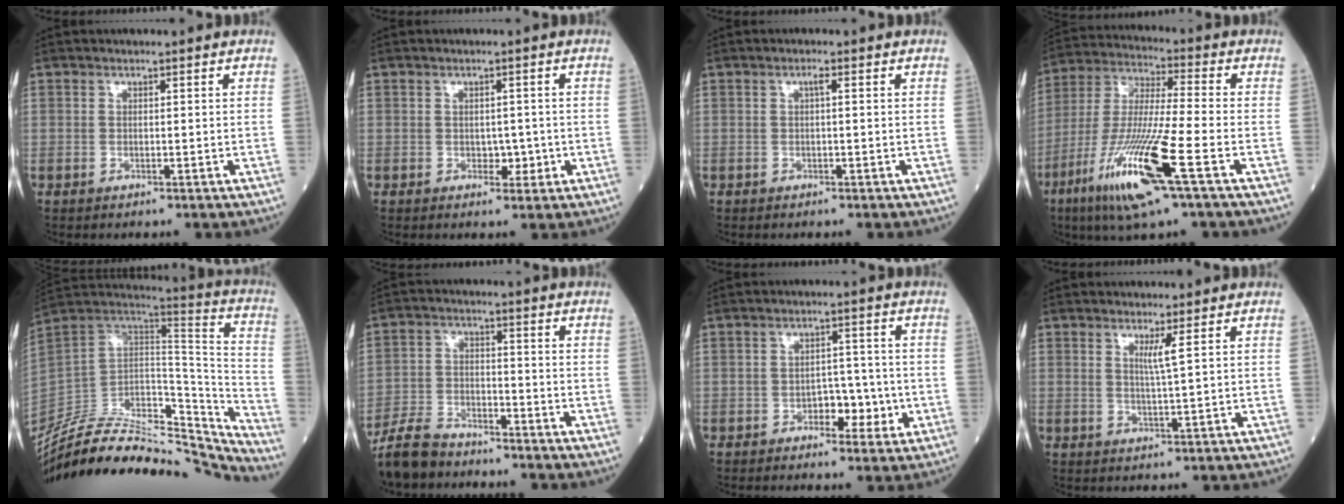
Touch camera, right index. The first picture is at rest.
{"total": 2.3, "force": [-0.3, 1.6, 1.6], "torque": [-0.013, 0.003, -0.001]}
{"total": 1.0, "force": [0.3, 0.1, 0.9], "torque": [-0.020, 0.002, 0.003]}
{"total": 16.9, "force": [-7.8, 0.5, 15.0], "torque": [-0.323, -0.032, -0.147]}
{"total": 32.3, "force": [-29.6, 5.9, 11.4], "torque": [-0.160, -0.002, -0.441]}
{"total": 8.0, "force": [-7.4, 2.2, 2.0], "torque": [-0.047, -0.013, -0.142]}
{"total": 4.3, "force": [-1.4, 2.6, 3.2], "torque": [-0.035, 0.009, -0.018]}
{"total": 2.4, "force": [1.1, -0.7, 2.0], "torque": [-0.039, -0.010, 0.022]}